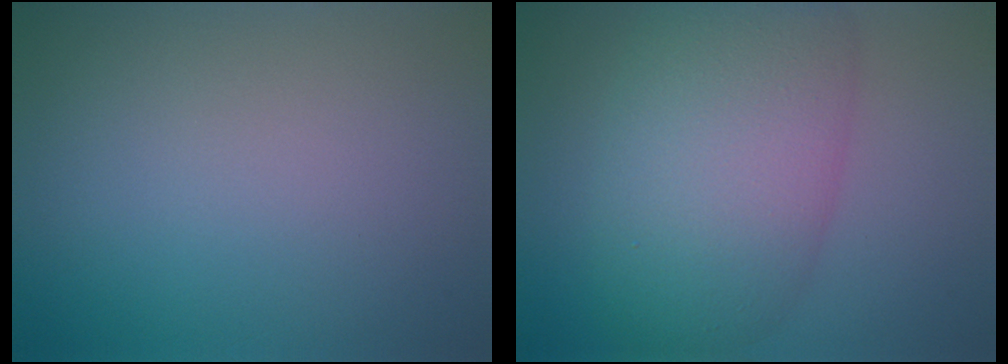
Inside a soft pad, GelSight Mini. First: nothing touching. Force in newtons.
{"total": 8.9, "press": 8.9, "slide": 0.4}